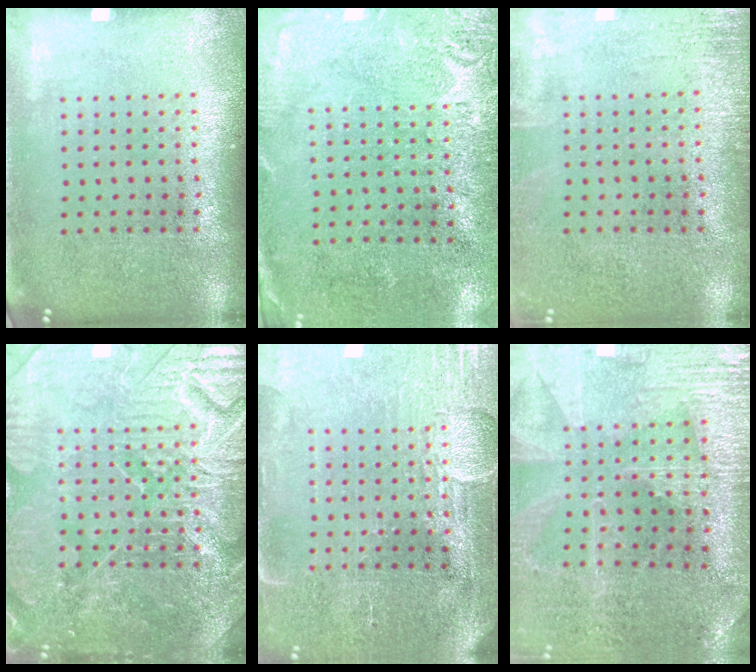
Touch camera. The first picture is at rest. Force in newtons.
{"total": 2.7, "press": 2.4, "slide": 1.2}
{"total": 1.5, "press": 1.5, "slide": 0.2}
{"total": 4.8, "press": 4.8, "slide": 0.6}
{"total": 3.9, "press": 3.5, "slide": 1.7}
{"total": 2.0, "press": 2.0, "slide": 0.3}